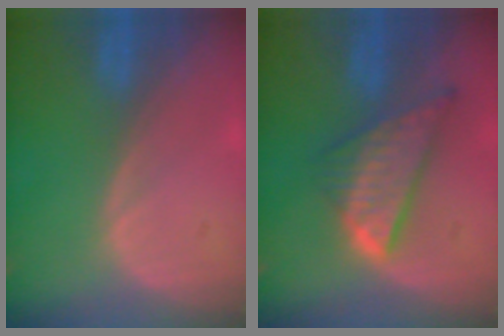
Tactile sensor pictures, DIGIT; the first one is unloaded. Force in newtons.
{"total": 8.7, "press": 7.5, "slide": 4.4}